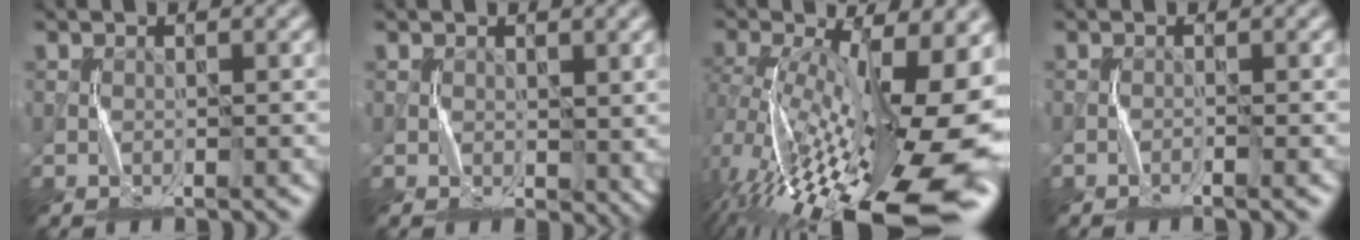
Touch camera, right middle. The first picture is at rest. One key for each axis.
{"total": 2.2, "fx": 0.4, "fy": 1.5, "fz": 1.5, "tx": -0.019, "ty": -0.005, "tz": 0.012}
{"total": 18.6, "fx": -4.5, "fy": 7.1, "fz": 16.6, "tx": -0.275, "ty": -0.016, "tz": -0.069}
{"total": 0.7, "fx": -0.5, "fy": -0.1, "fz": 0.5, "tx": -0.008, "ty": 0.001, "tz": -0.012}